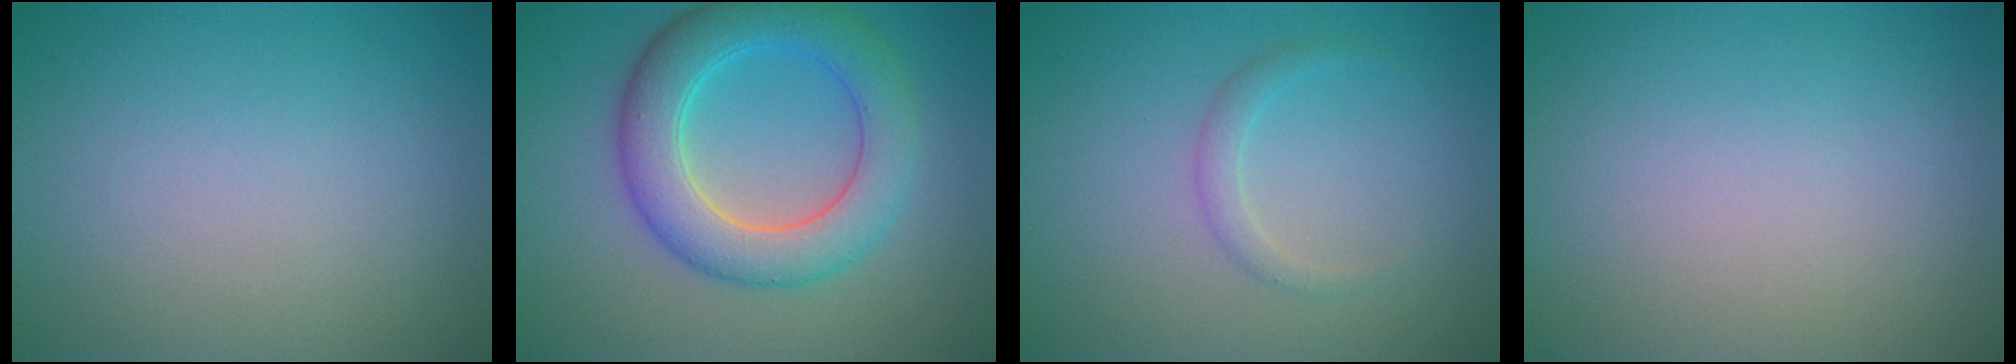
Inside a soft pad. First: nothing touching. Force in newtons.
{"total": 6.7, "press": 6.7, "slide": 0.2}
{"total": 1.3, "press": 1.3, "slide": 0.0}
{"total": 0.0}